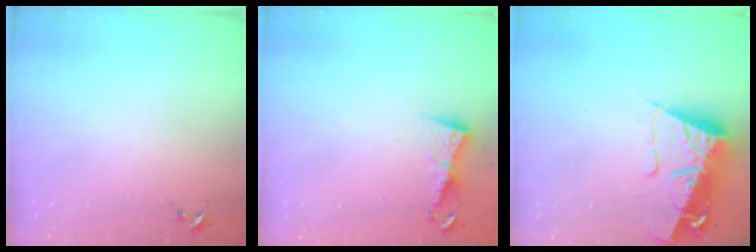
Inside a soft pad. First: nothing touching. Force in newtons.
{"total": 5.4, "press": 5.4, "slide": 0.5}
{"total": 13.6, "press": 13.6, "slide": 1.1}